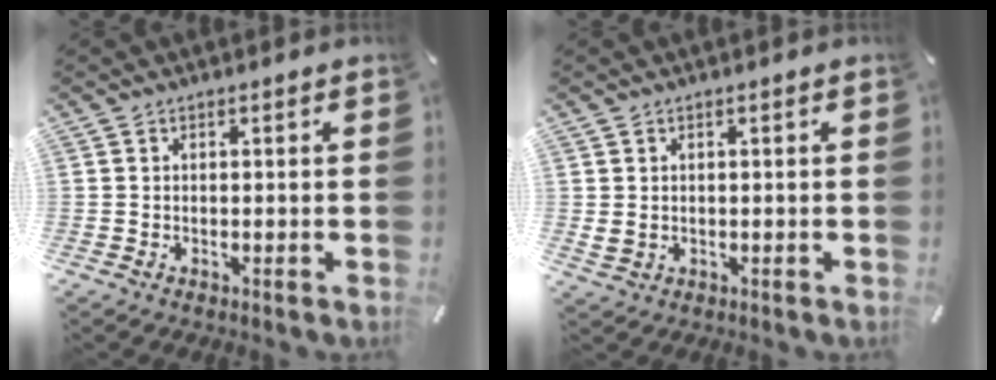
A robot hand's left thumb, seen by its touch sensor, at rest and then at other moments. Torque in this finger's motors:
{"motor_torque": [-0.07, -0.15, 0.13, -0.12, 0.06]}